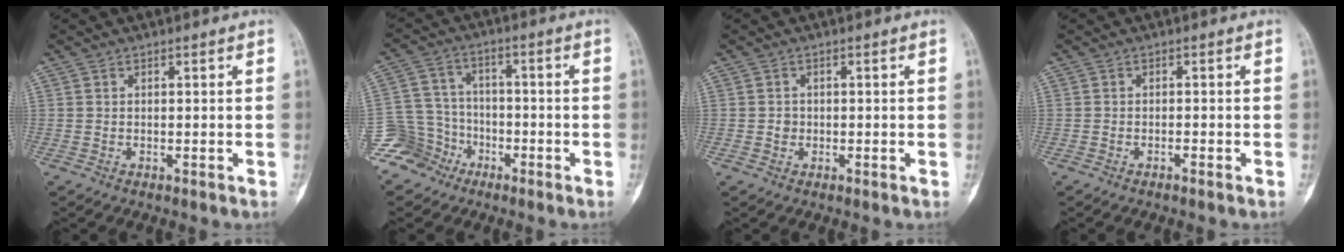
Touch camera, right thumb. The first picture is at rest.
{"total": 8.8, "force": [-5.4, 7.0, 0.3], "torque": [0.023, 0.049, -0.109]}
{"total": 1.1, "force": [-0.2, 1.0, 0.4], "torque": [0.005, 0.006, -0.005]}
{"total": 0.6, "force": [-0.5, 0.0, 0.4], "torque": [-0.008, 0.006, -0.008]}